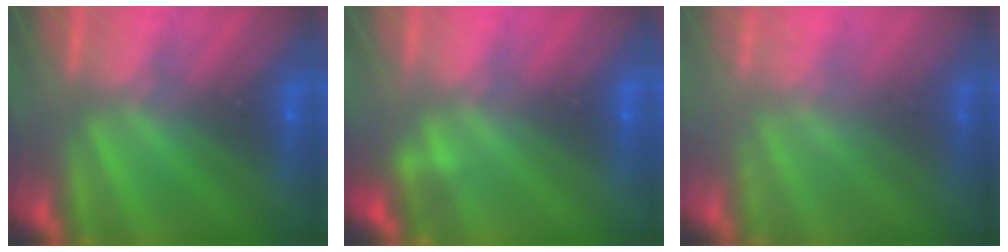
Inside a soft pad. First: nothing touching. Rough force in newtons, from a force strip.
{"total": 2.2}
{"total": 2.3}